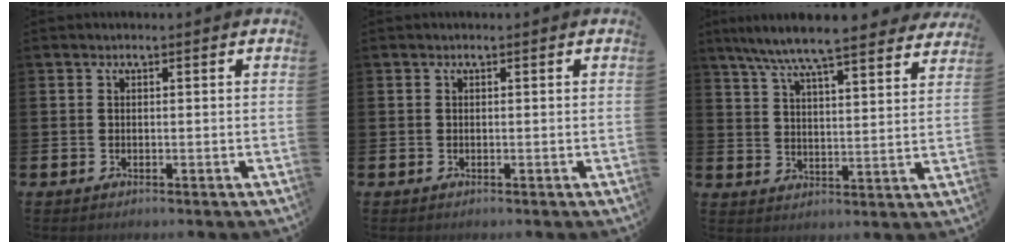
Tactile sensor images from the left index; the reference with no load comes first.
{"total": 0.0}
{"total": 8.4, "force": [7.8, 0.5, 2.9], "torque": [-0.077, -0.050, 0.137]}